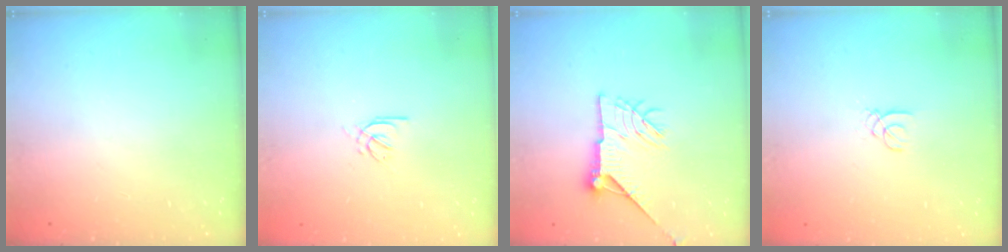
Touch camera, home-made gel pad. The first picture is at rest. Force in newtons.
{"total": 2.6, "press": 2.5, "slide": 0.7}
{"total": 12.6, "press": 12.6, "slide": 0.4}
{"total": 1.4, "press": 1.4, "slide": 0.1}